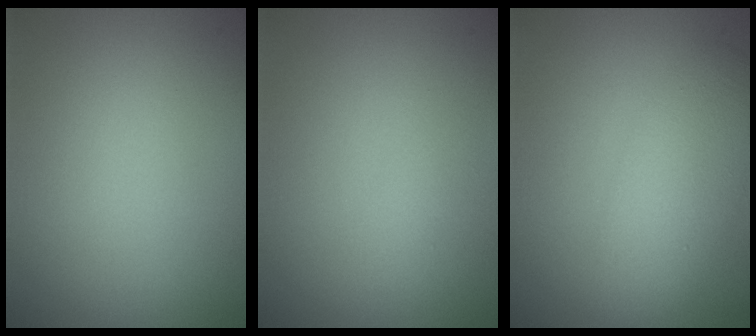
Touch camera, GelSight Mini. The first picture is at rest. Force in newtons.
{"total": 0.8, "press": 0.8, "slide": 0.0}
{"total": 4.0, "press": 4.0, "slide": 0.1}